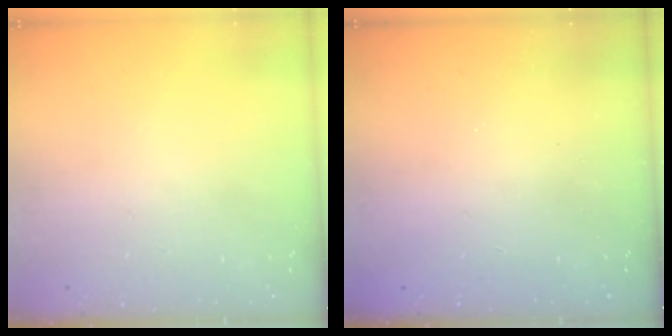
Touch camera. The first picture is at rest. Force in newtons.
{"total": 2.5, "press": 2.3, "slide": 0.8}